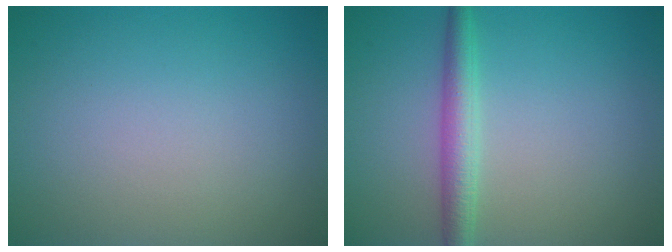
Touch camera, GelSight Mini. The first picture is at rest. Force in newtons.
{"total": 2.8, "press": 2.8, "slide": 0.0}